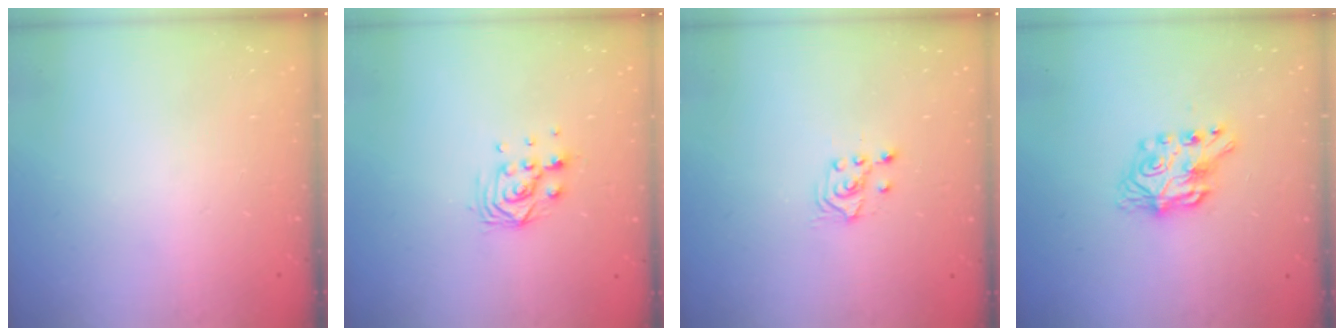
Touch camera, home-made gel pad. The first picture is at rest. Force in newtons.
{"total": 7.3, "press": 7.2, "slide": 0.6}
{"total": 2.5, "press": 2.4, "slide": 0.7}
{"total": 7.7, "press": 7.7, "slide": 0.7}